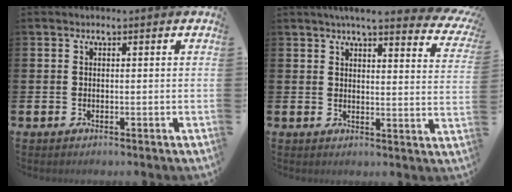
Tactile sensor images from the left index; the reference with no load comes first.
{"total": 5.2, "force": [4.6, 0.5, 2.4], "torque": [-0.046, -0.030, 0.073]}